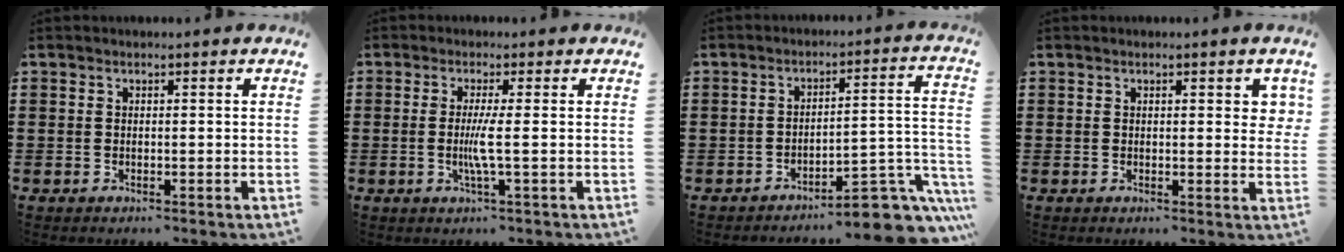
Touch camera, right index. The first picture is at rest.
{"total": 4.0, "force": [-0.4, -0.3, 3.9], "torque": [-0.079, -0.011, -0.014]}
{"total": 8.6, "force": [-6.9, 2.0, 4.7], "torque": [-0.053, 0.012, -0.126]}
{"total": 1.9, "force": [0.6, 0.8, 1.6], "torque": [-0.016, -0.001, 0.007]}